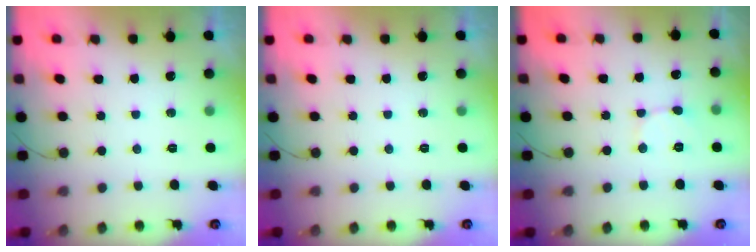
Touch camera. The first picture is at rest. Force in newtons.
{"total": 0.0}
{"total": 3.7, "press": 3.7, "slide": 0.3}